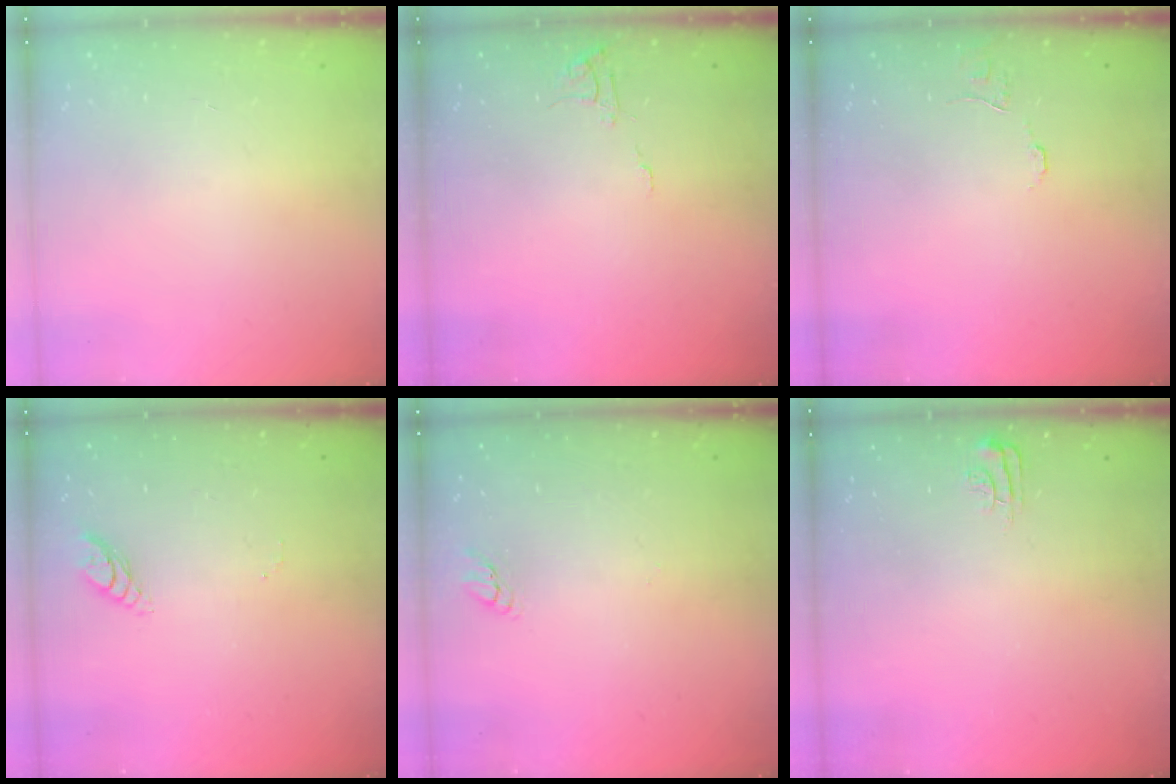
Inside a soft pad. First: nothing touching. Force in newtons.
{"total": 4.6, "press": 4.6, "slide": 0.4}
{"total": 6.4, "press": 6.4, "slide": 0.5}
{"total": 4.6, "press": 4.5, "slide": 0.4}
{"total": 2.2, "press": 2.2, "slide": 0.2}
{"total": 4.0, "press": 4.0, "slide": 0.4}